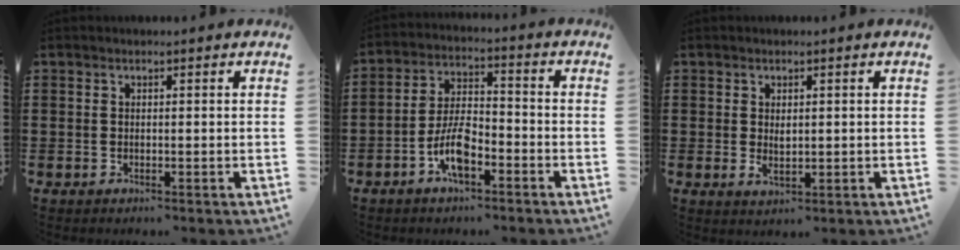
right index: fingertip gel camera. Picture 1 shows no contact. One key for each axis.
{"total": 8.1, "fx": -4.0, "fy": 3.0, "fz": 6.3, "tx": -0.144, "ty": -0.002, "tz": -0.078}
{"total": 2.0, "fx": 0.3, "fy": 0.9, "fz": 1.7, "tx": -0.028, "ty": -0.002, "tz": 0.005}